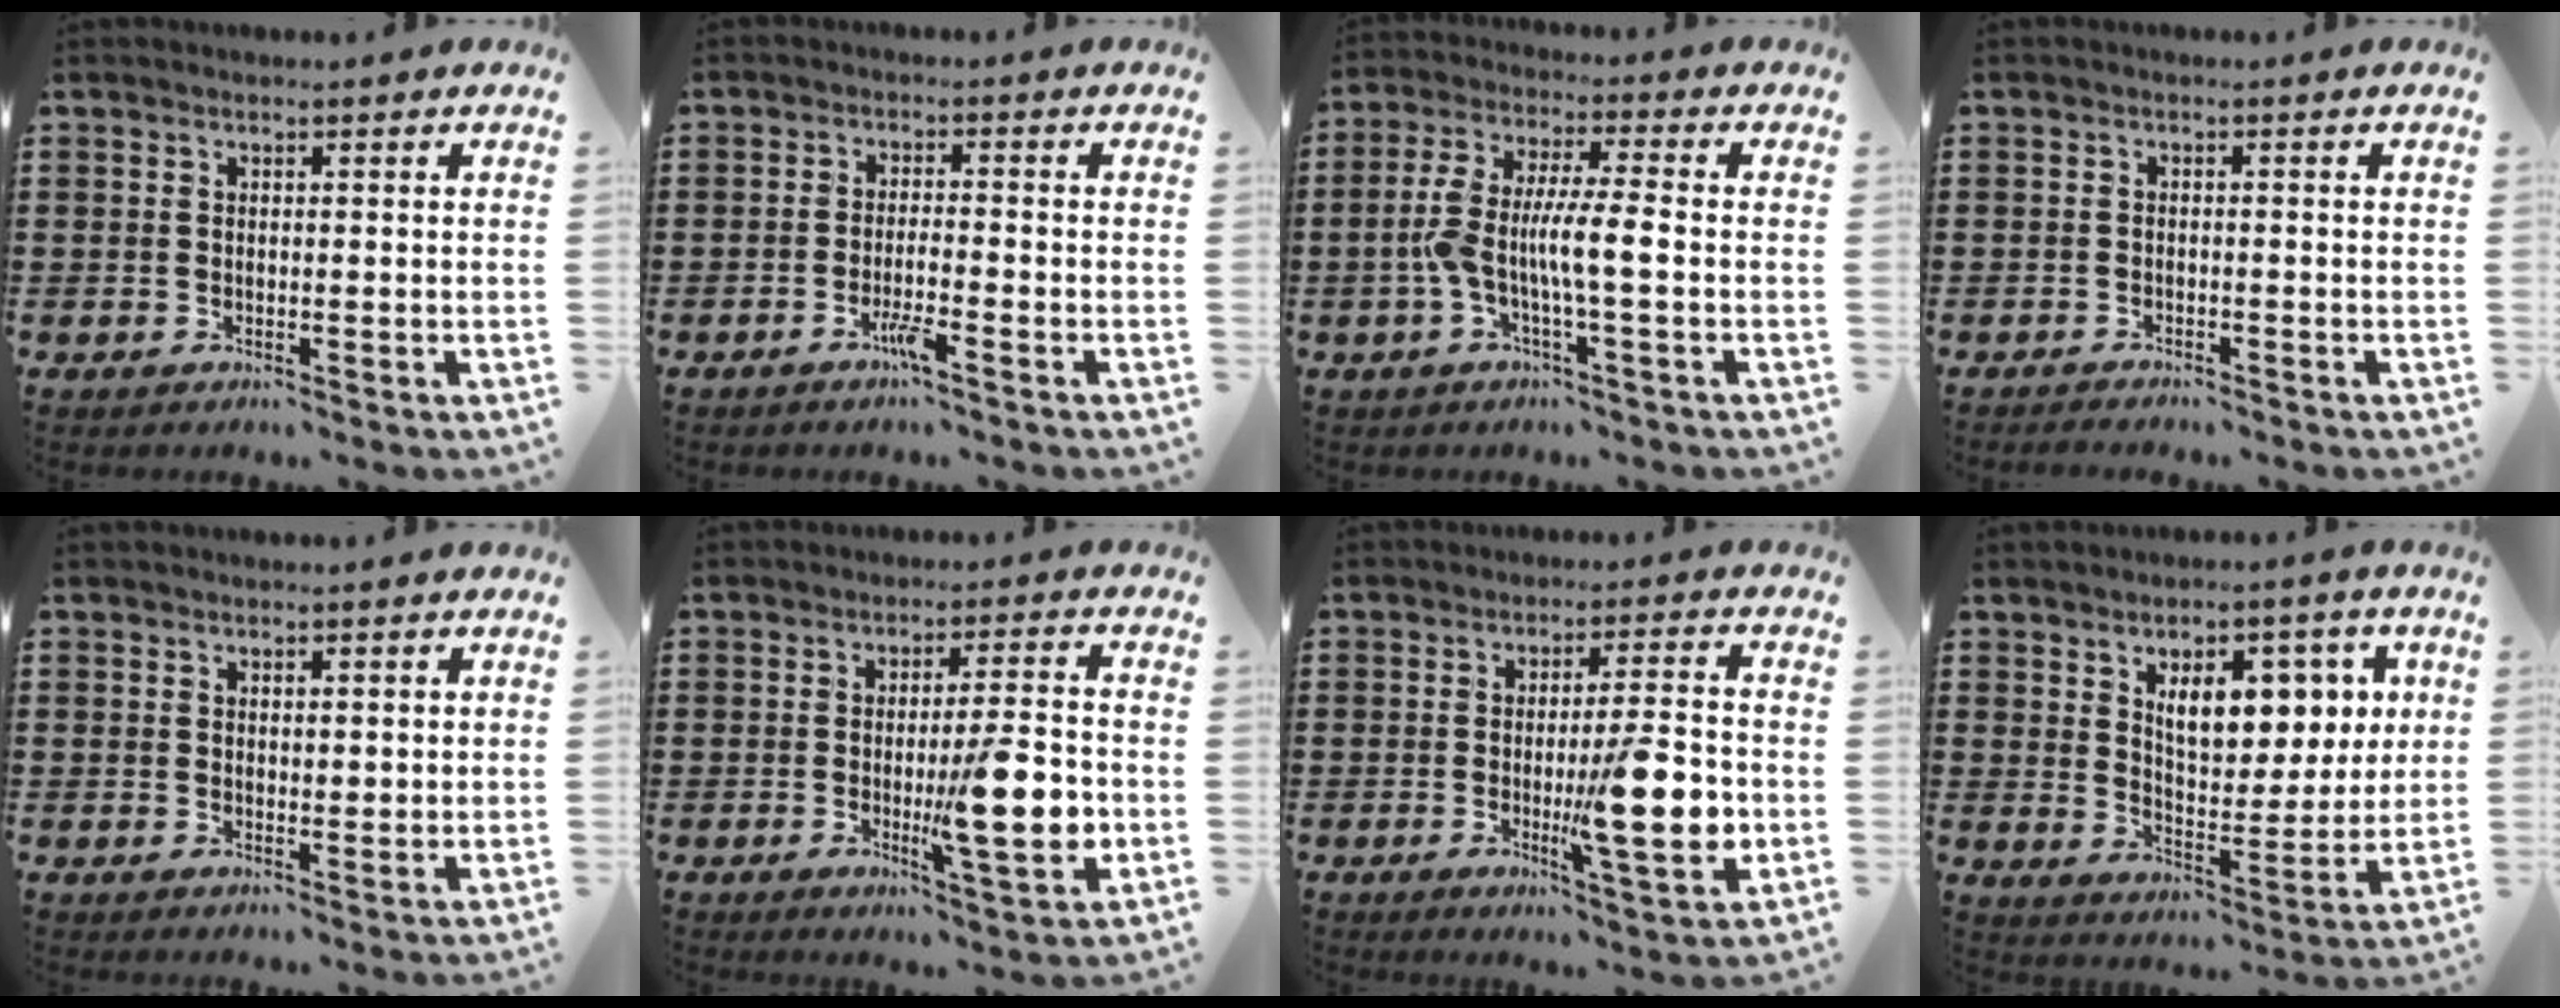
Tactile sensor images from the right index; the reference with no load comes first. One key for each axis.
{"total": 3.3, "fx": -2.2, "fy": 0.0, "fz": 2.4, "tx": -0.048, "ty": -0.006, "tz": -0.041}
{"total": 7.6, "fx": -1.7, "fy": 1.5, "fz": 7.3, "tx": -0.149, "ty": -0.003, "tz": -0.038}
{"total": 1.1, "fx": -1.1, "fy": 0.0, "fz": -0.1, "tx": -0.001, "ty": 0.003, "tz": -0.023}
{"total": 1.0, "fx": 0.7, "fy": 0.4, "fz": 0.4, "tx": -0.009, "ty": 0.006, "tz": 0.013}
{"total": 11.7, "fx": -1.8, "fy": 2.4, "fz": 11.3, "tx": -0.165, "ty": -0.012, "tz": -0.030}
{"total": 13.0, "fx": -1.9, "fy": 2.7, "fz": 12.5, "tx": -0.187, "ty": -0.012, "tz": -0.031}
{"total": 9.0, "fx": 4.0, "fy": 4.8, "fz": 6.5, "tx": -0.104, "ty": -0.003, "tz": 0.064}